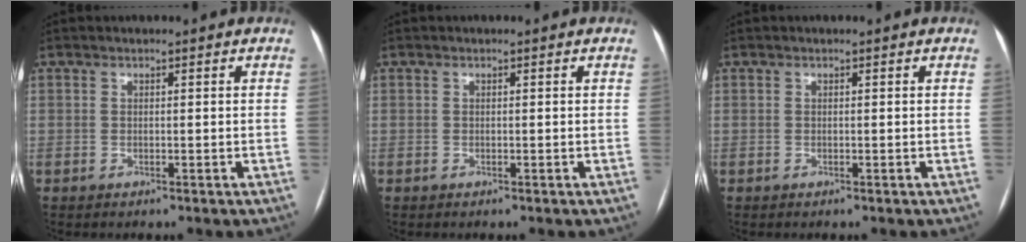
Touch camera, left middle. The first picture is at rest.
{"total": 0.0}
{"total": 0.0}